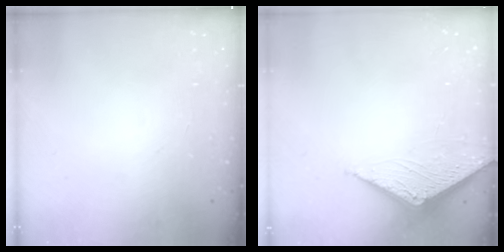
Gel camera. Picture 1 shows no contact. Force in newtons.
{"total": 4.0, "press": 3.9, "slide": 0.5}